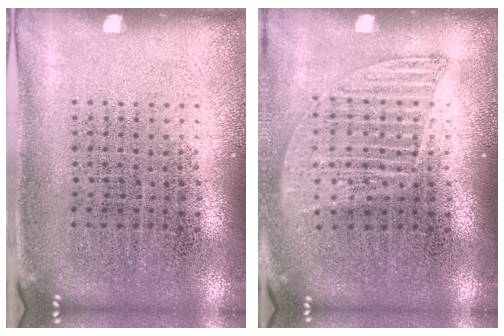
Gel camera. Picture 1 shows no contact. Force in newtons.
{"total": 1.2, "press": 1.1, "slide": 0.5}